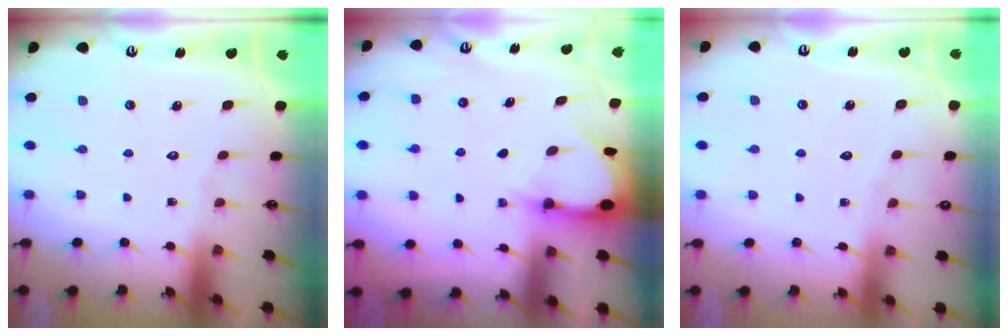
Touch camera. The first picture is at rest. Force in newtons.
{"total": 2.9, "press": 2.9, "slide": 0.3}
{"total": 2.7, "press": 2.6, "slide": 0.5}